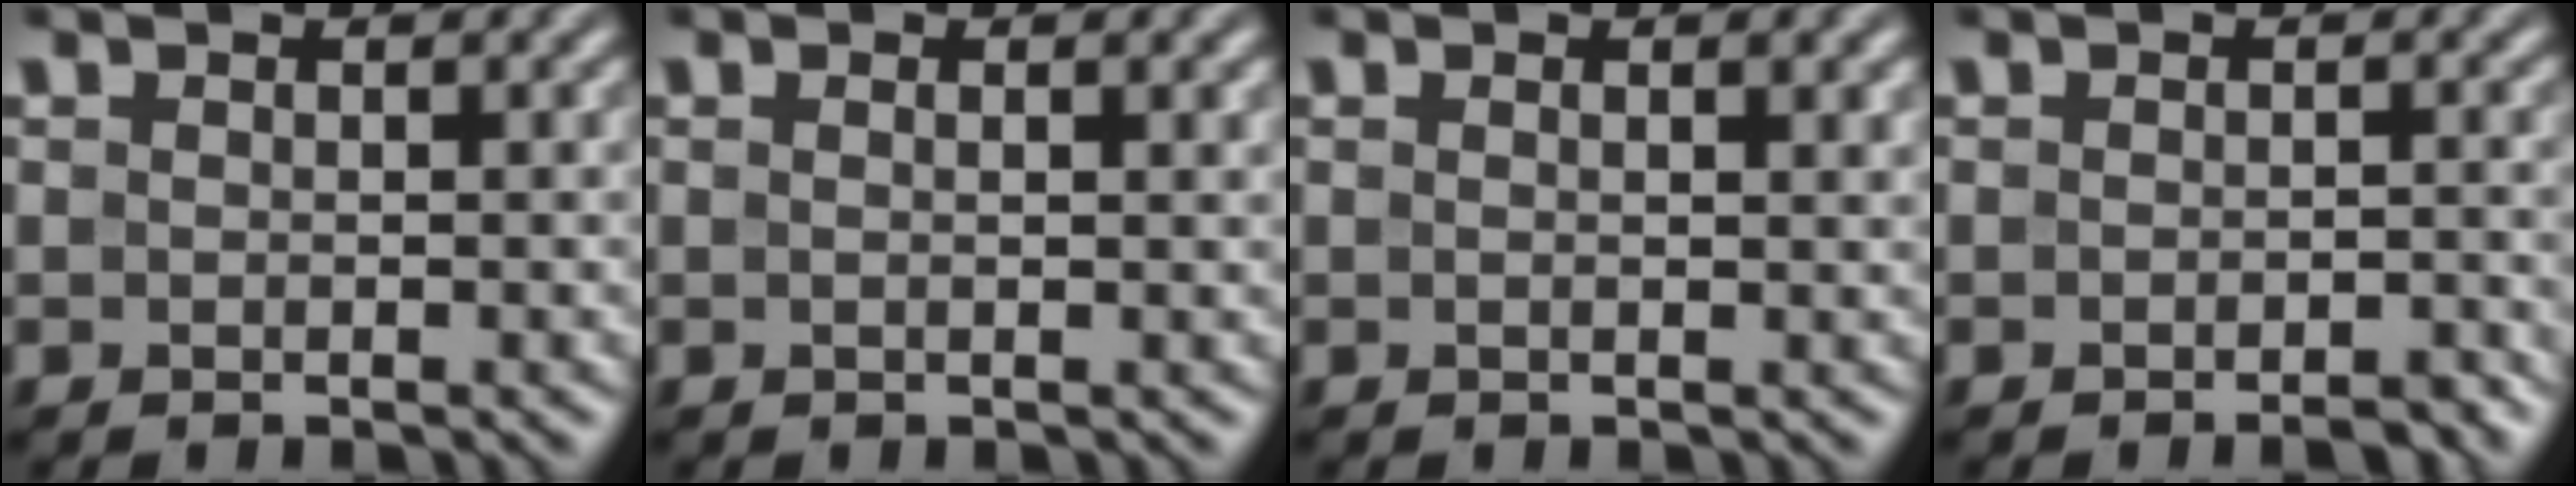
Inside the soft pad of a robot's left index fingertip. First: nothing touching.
{"total": 1.9, "force": [0.7, 0.6, 1.7], "torque": [-0.017, -0.003, -0.002]}
{"total": 1.7, "force": [0.6, 0.4, 1.5], "torque": [-0.019, 0.002, 0.004]}
{"total": 1.8, "force": [-1.5, 0.4, 0.9], "torque": [-0.007, 0.004, -0.018]}